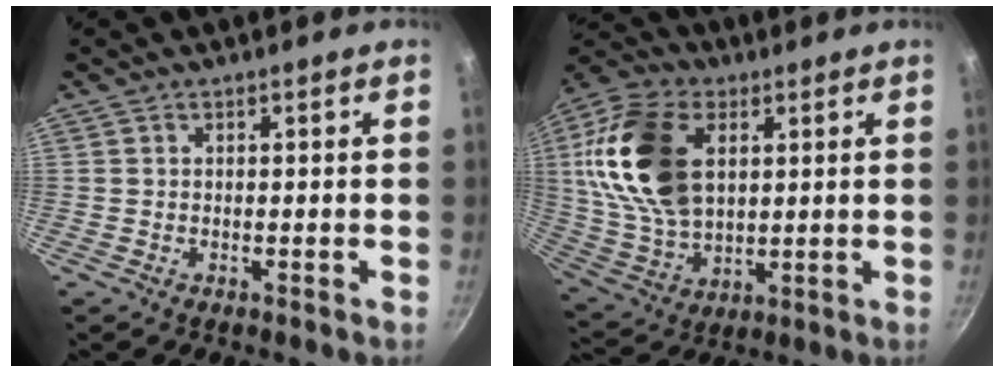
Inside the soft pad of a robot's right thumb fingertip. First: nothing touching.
{"total": 21.0, "force": [4.9, 13.3, 15.5], "torque": [-0.280, -0.003, 0.097]}